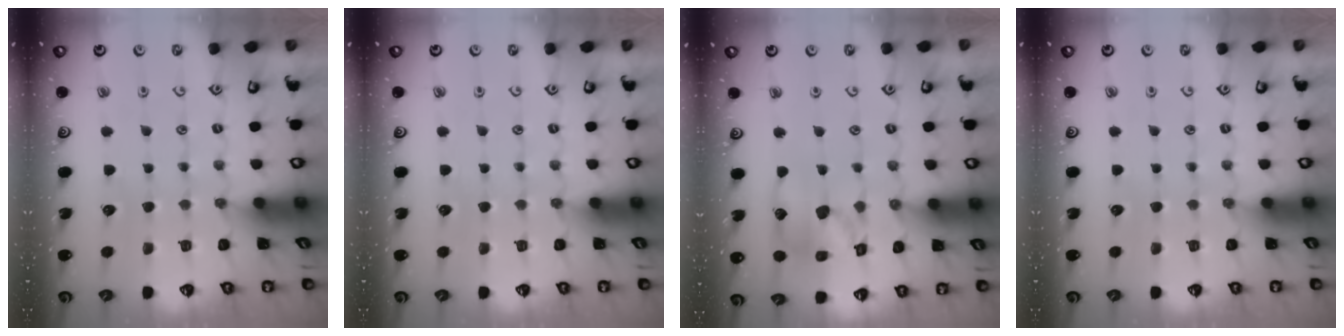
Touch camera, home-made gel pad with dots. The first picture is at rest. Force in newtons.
{"total": 0.0}
{"total": 13.7, "press": 13.6, "slide": 1.8}
{"total": 0.0}